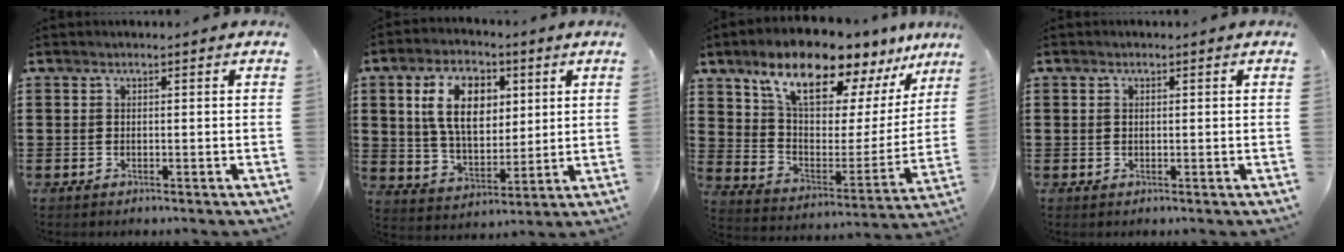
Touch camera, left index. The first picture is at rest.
{"total": 10.7, "force": [4.0, 6.4, 7.6], "torque": [-0.159, 0.013, 0.070]}
{"total": 13.0, "force": [10.5, 4.3, 6.3], "torque": [-0.144, -0.067, 0.179]}
{"total": 0.7, "force": [0.2, 0.4, 0.5], "torque": [-0.012, 0.003, 0.002]}